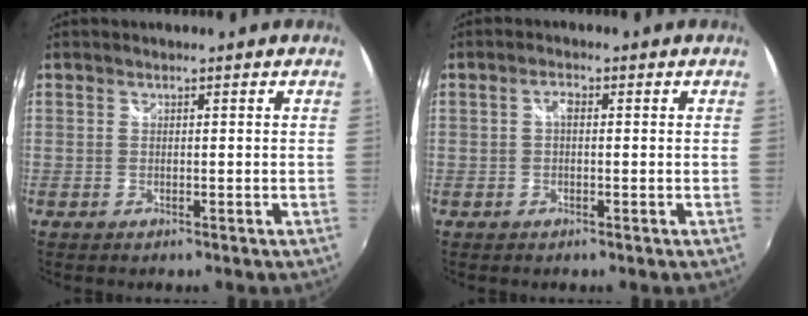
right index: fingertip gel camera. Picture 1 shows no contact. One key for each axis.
{"total": 1.6, "fx": 0.0, "fy": 0.9, "fz": 1.4, "tx": -0.026, "ty": 0.007, "tz": -0.004}